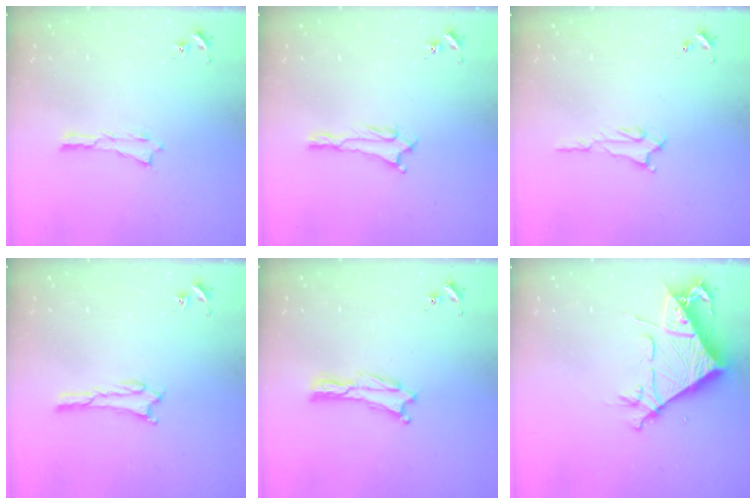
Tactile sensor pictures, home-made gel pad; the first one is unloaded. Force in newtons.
{"total": 1.3, "press": 1.3, "slide": 0.2}
{"total": 1.8, "press": 1.7, "slide": 0.3}
{"total": 1.4, "press": 1.4, "slide": 0.0}
{"total": 0.0}
{"total": 7.6, "press": 7.6, "slide": 0.4}